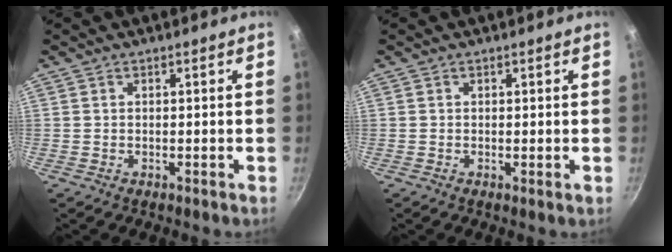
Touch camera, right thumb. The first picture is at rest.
{"total": 0.6, "force": [0.0, 0.1, 0.6], "torque": [-0.012, -0.004, -0.002]}